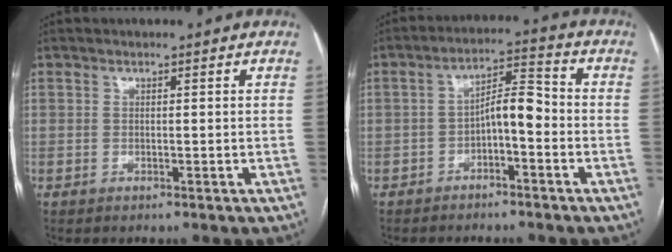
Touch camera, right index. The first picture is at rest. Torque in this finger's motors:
{"motor_torque": [0.83, 0.04, 0.13, 0.09]}